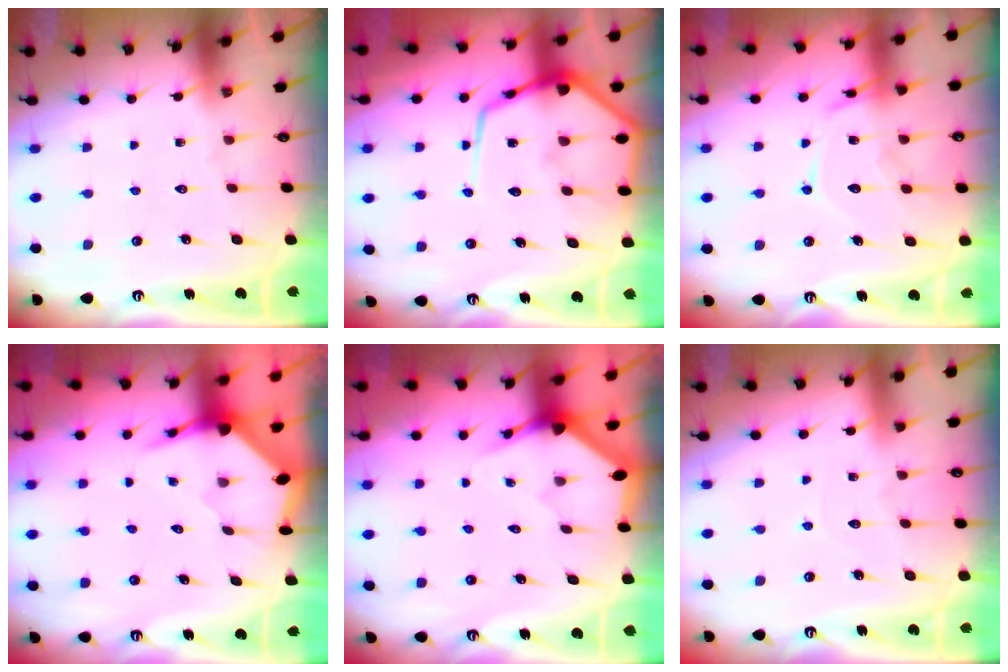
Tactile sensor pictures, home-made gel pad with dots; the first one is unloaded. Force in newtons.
{"total": 15.3, "press": 15.2, "slide": 1.4}
{"total": 13.2, "press": 13.2, "slide": 0.9}
{"total": 3.7, "press": 3.6, "slide": 0.4}
{"total": 3.3, "press": 3.3, "slide": 0.1}
{"total": 2.9, "press": 2.9, "slide": 0.2}